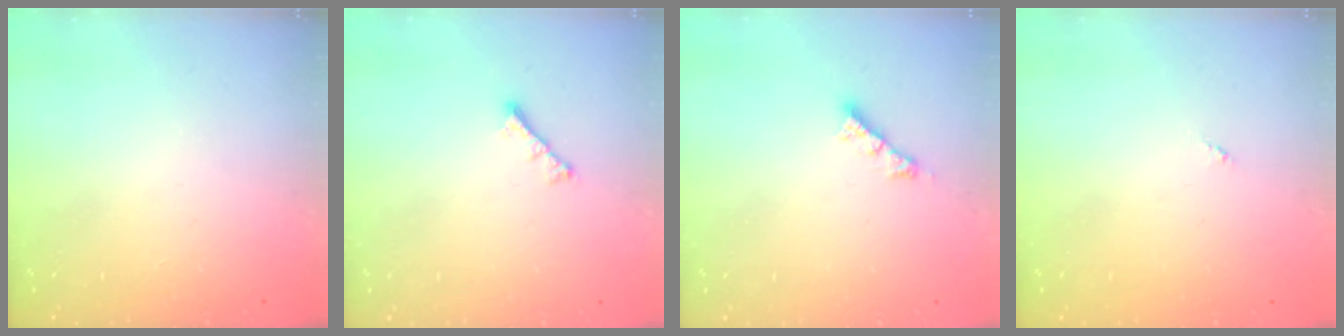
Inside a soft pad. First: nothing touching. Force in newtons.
{"total": 2.8, "press": 2.7, "slide": 0.6}
{"total": 3.4, "press": 3.3, "slide": 0.4}
{"total": 0.0}